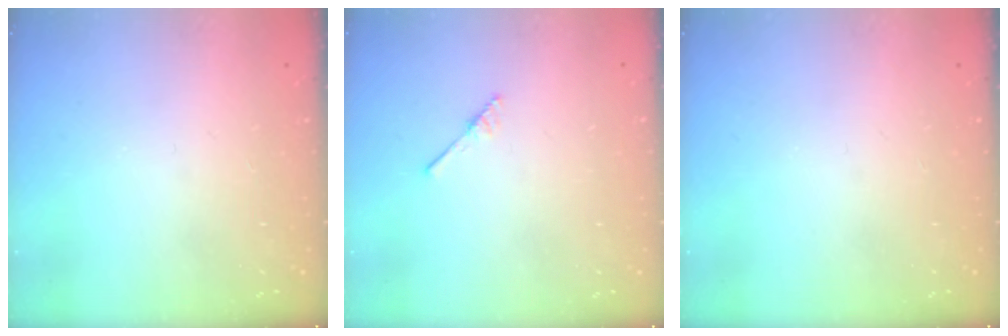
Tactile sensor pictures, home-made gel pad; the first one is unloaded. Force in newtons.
{"total": 2.5, "press": 2.4, "slide": 0.3}
{"total": 0.0}